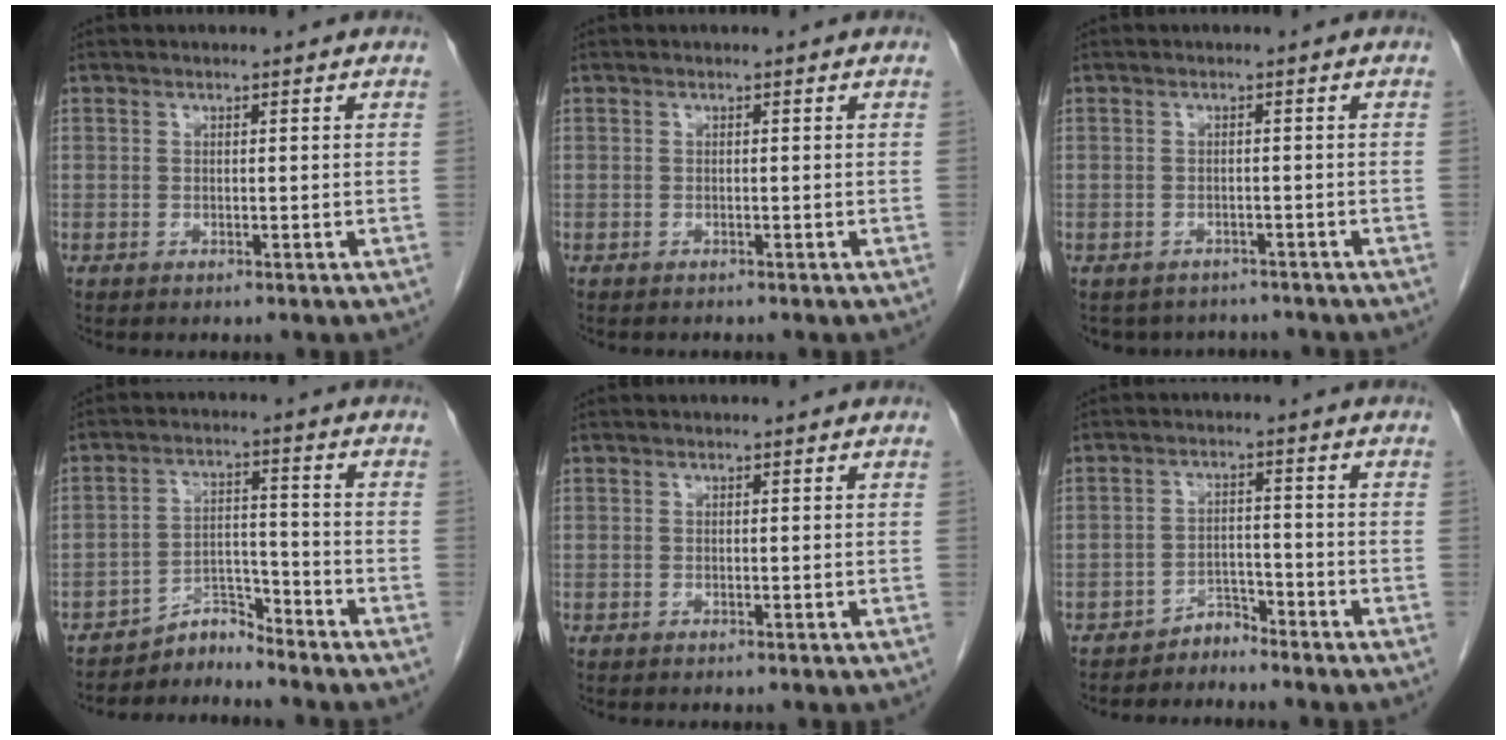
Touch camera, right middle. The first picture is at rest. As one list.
[{"total": 0.6, "force": [-0.5, 0.2, 0.1], "torque": [-0.009, -0.001, -0.010]}, {"total": 6.0, "force": [-5.3, 2.7, 0.4], "torque": [0.001, 0.008, -0.063]}, {"total": 4.3, "force": [-4.2, 0.2, -0.9], "torque": [0.023, 0.011, -0.070]}, {"total": 0.0}, {"total": 2.8, "force": [-2.7, 0.7, -0.3], "torque": [0.012, -0.003, -0.046]}]